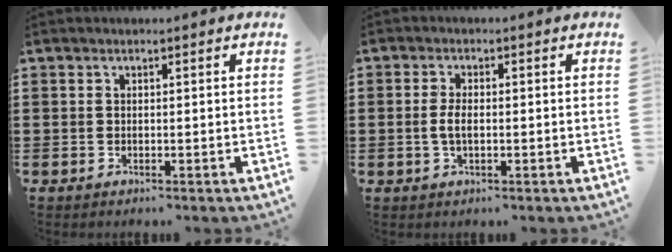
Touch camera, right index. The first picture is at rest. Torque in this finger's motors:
{"motor_torque": [2.14, 0.00, 0.09, 0.09]}